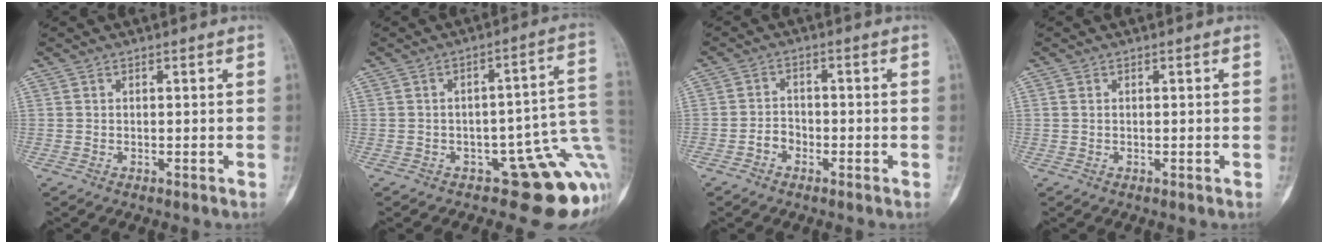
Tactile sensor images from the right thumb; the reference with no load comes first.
{"total": 13.6, "force": [-4.7, 6.0, 11.3], "torque": [-0.071, 0.059, -0.056]}
{"total": 3.1, "force": [-1.6, 2.4, 1.1], "torque": [0.000, 0.016, -0.035]}
{"total": 0.8, "force": [0.1, 0.6, 0.5], "torque": [-0.010, -0.001, 0.002]}